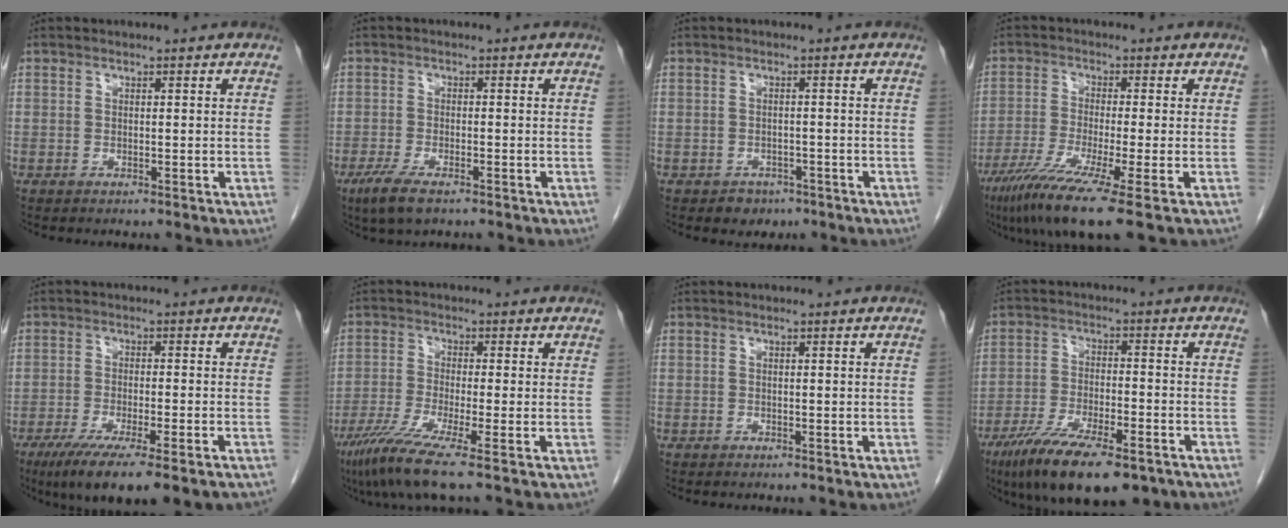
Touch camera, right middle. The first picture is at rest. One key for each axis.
{"total": 5.1, "fx": -3.4, "fy": 1.3, "fz": 3.6, "tx": -0.079, "ty": -0.011, "tz": -0.056}
{"total": 2.7, "fx": -1.7, "fy": 2.0, "fz": 0.5, "tx": -0.011, "ty": 0.007, "tz": -0.019}
{"total": 10.6, "fx": -6.4, "fy": -0.7, "fz": 8.4, "tx": -0.154, "ty": -0.031, "tz": -0.111}
{"total": 13.1, "fx": -9.3, "fy": 1.6, "fz": 9.1, "tx": -0.131, "ty": -0.030, "tz": -0.141}
{"total": 8.0, "fx": -5.2, "fy": -0.8, "fz": 6.0, "tx": -0.115, "ty": -0.028, "tz": -0.099}
{"total": 0.0}
{"total": 15.7, "fx": -10.7, "fy": 4.4, "fz": 10.6, "tx": -0.176, "ty": -0.025, "tz": -0.173}